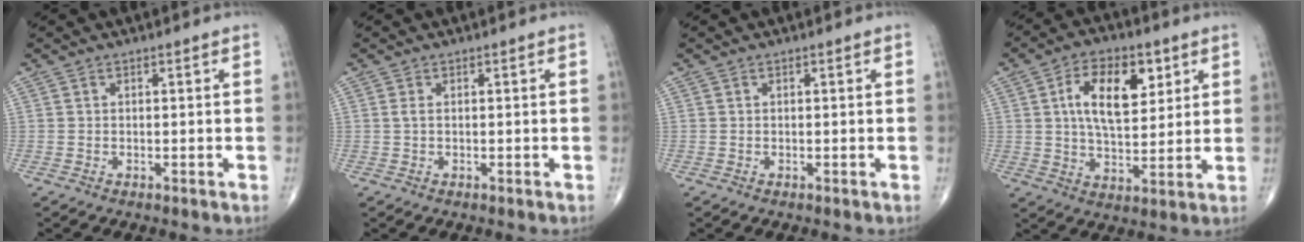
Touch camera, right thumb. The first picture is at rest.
{"total": 0.8, "force": [0.1, 0.3, 0.7], "torque": [-0.018, 0.001, 0.001]}
{"total": 0.0}
{"total": 13.0, "force": [4.2, 6.9, 10.2], "torque": [-0.143, -0.015, 0.071]}